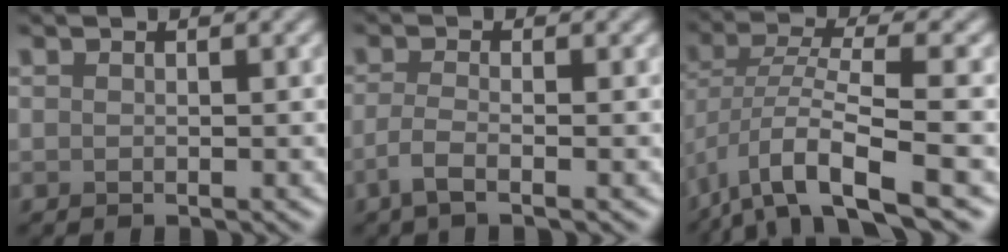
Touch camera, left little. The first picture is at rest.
{"total": 2.3, "force": [-1.1, 0.7, 1.9], "torque": [-0.038, -0.004, -0.032]}
{"total": 8.3, "force": [-4.3, 2.3, 6.7], "torque": [-0.124, 0.002, -0.085]}